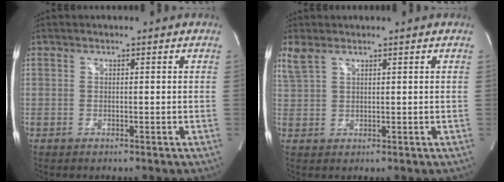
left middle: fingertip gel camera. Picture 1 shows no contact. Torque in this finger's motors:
{"motor_torque": [1.61, -0.52, 1.05, 0.21]}